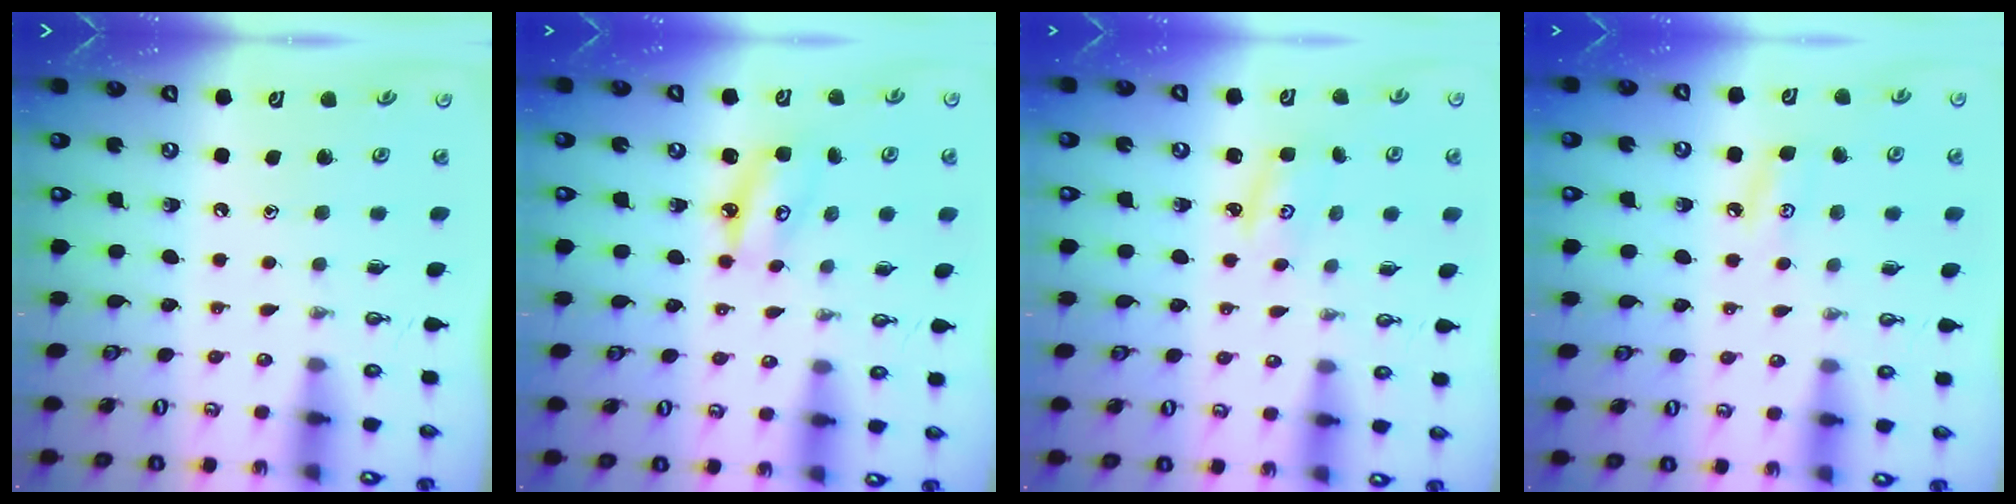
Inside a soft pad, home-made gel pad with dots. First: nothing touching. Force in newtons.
{"total": 5.3, "press": 5.3, "slide": 0.5}
{"total": 2.3, "press": 2.3, "slide": 0.3}
{"total": 5.4, "press": 5.4, "slide": 0.5}